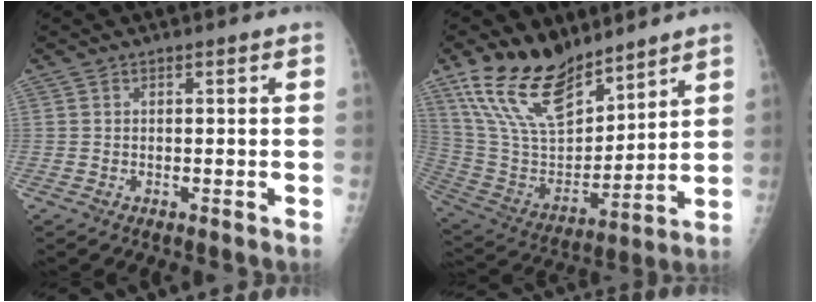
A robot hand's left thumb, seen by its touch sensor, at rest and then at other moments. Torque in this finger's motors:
{"motor_torque": [1.38, 1.32, 1.07, -1.70, 0.51]}